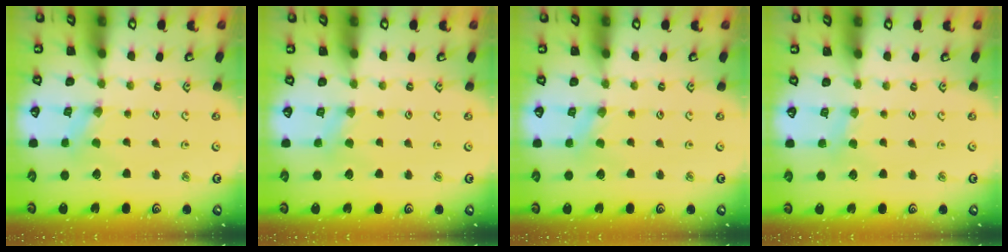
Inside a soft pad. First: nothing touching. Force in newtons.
{"total": 2.0, "press": 2.0, "slide": 0.5}
{"total": 0.0}
{"total": 2.2, "press": 2.2, "slide": 0.3}